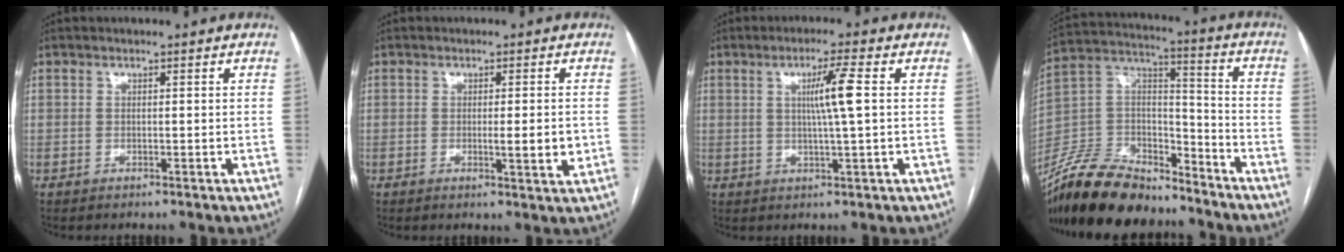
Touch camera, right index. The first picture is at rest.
{"total": 3.9, "force": [-0.6, 0.3, 3.9], "torque": [-0.056, -0.007, -0.006]}
{"total": 5.6, "force": [1.1, -0.8, 5.4], "torque": [-0.096, -0.001, 0.020]}
{"total": 19.9, "force": [-17.1, 6.4, 7.9], "torque": [-0.165, 0.021, -0.313]}